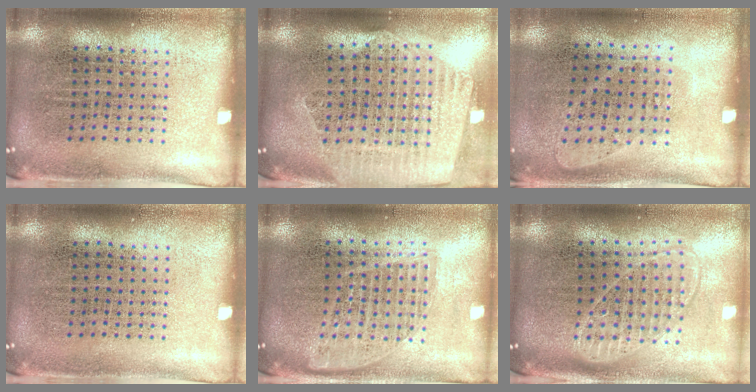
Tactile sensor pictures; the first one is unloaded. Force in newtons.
{"total": 2.5, "press": 2.2, "slide": 1.1}
{"total": 0.9, "press": 0.8, "slide": 0.4}
{"total": 0.0}
{"total": 1.6, "press": 1.4, "slide": 0.7}
{"total": 1.8, "press": 1.5, "slide": 1.0}